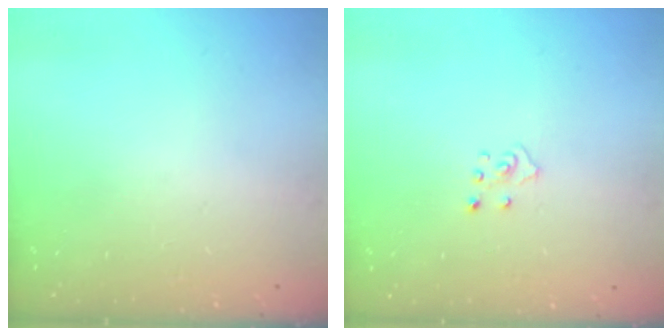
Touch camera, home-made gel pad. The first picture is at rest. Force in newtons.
{"total": 2.7, "press": 2.7, "slide": 0.2}